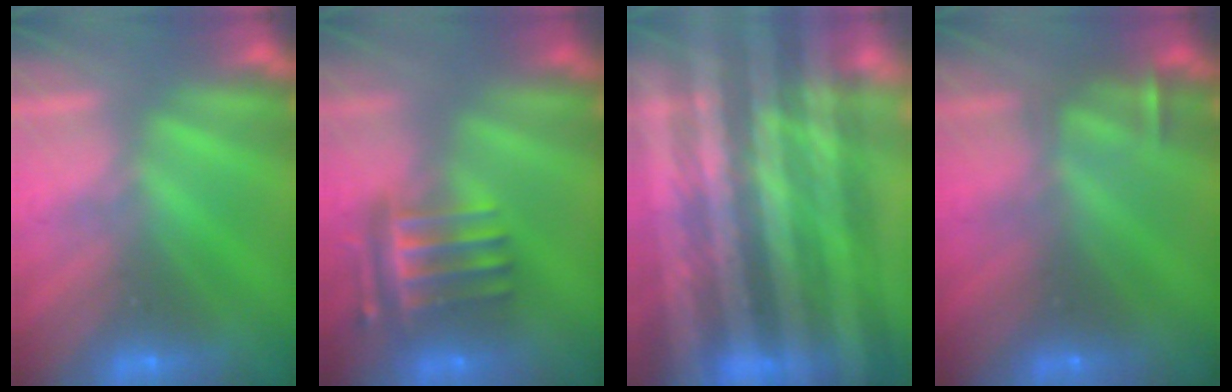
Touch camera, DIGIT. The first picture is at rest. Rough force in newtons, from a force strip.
{"total": 7.6}
{"total": 8.3}
{"total": 3.0}